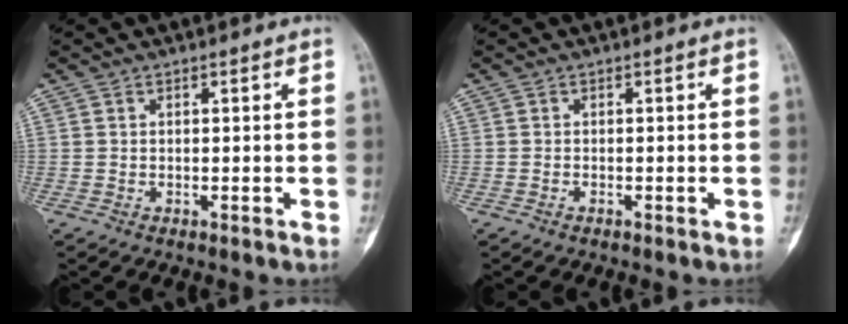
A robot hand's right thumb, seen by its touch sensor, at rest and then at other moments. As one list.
[{"total": 0.0}]